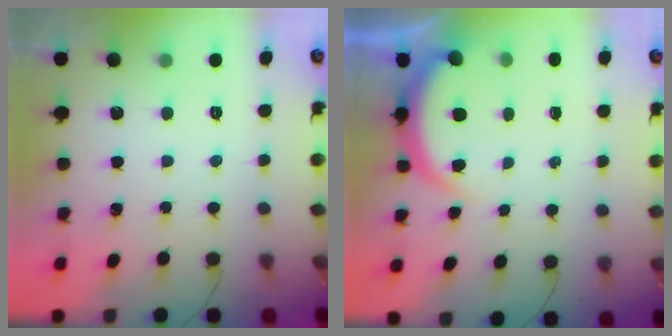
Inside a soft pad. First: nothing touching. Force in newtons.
{"total": 4.6, "press": 4.5, "slide": 0.7}